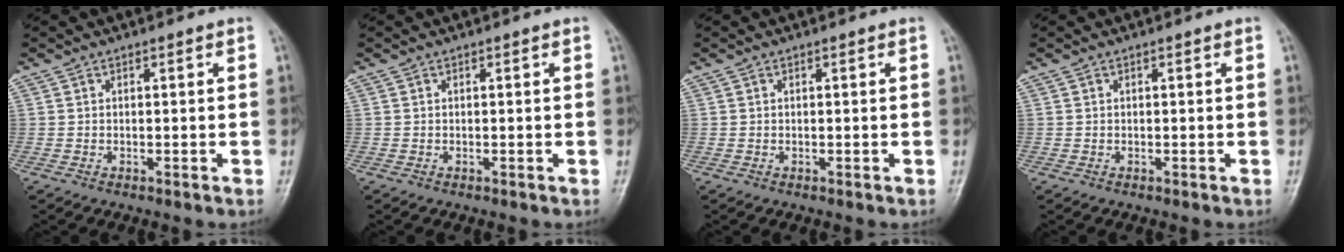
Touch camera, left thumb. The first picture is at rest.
{"total": 0.0}
{"total": 0.0}
{"total": 0.0}